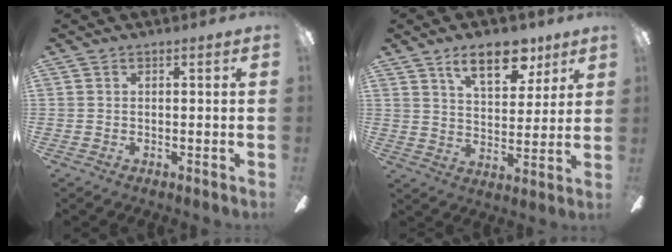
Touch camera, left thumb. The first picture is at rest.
{"total": 12.8, "force": [8.0, 6.2, 7.8], "torque": [-0.105, -0.029, 0.137]}